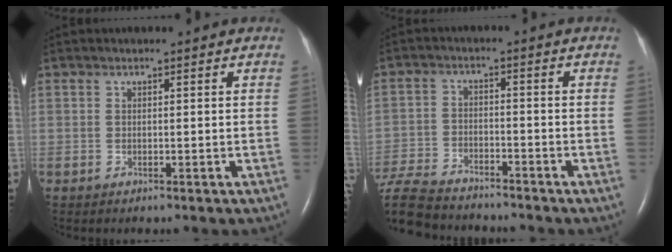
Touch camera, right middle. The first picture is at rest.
{"total": 15.2, "force": [-13.1, 4.8, 6.0], "torque": [-0.169, -0.014, -0.217]}